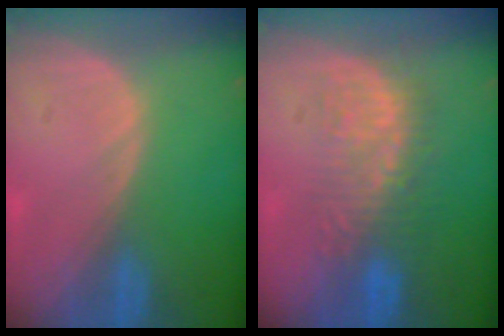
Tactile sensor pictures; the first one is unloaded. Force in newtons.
{"total": 6.8, "press": 6.7, "slide": 1.4}